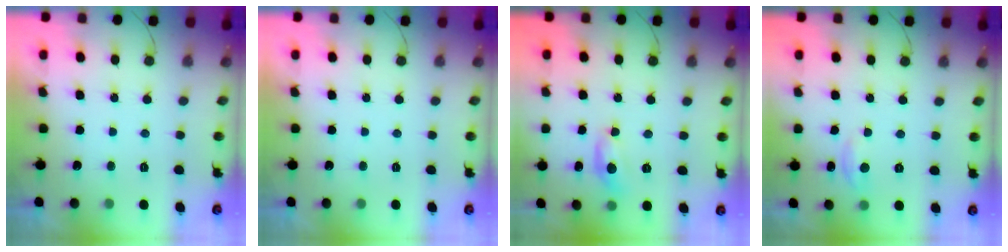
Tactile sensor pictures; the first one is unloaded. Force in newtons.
{"total": 0.0}
{"total": 7.5, "press": 7.4, "slide": 0.4}
{"total": 2.7, "press": 2.7, "slide": 0.4}